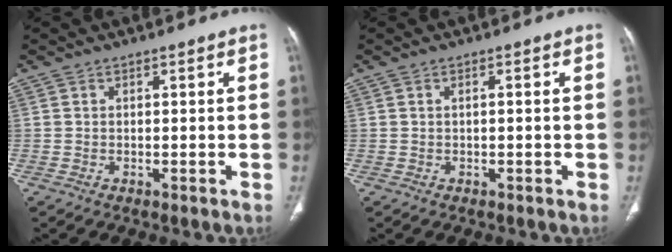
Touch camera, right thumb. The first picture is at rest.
{"total": 0.7, "force": [-0.1, 0.2, 0.6], "torque": [-0.015, 0.001, -0.002]}